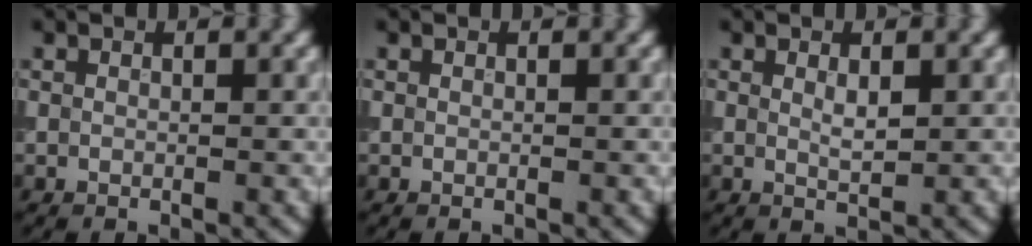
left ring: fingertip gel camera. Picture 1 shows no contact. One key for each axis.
{"total": 0.0}
{"total": 1.3, "fx": 0.5, "fy": 0.4, "fz": 1.2, "tx": -0.023, "ty": -0.001, "tz": 0.009}